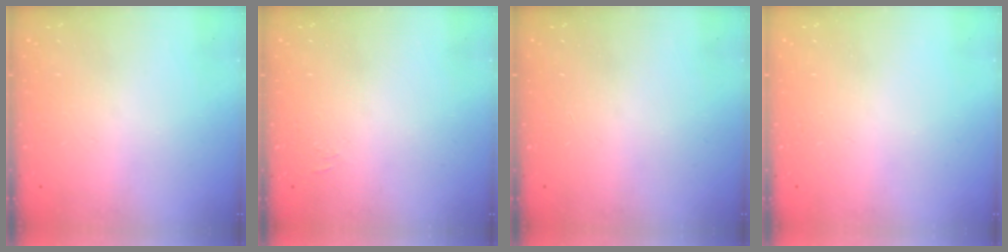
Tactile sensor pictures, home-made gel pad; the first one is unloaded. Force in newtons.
{"total": 4.5, "press": 4.4, "slide": 0.9}
{"total": 0.0}
{"total": 0.0}